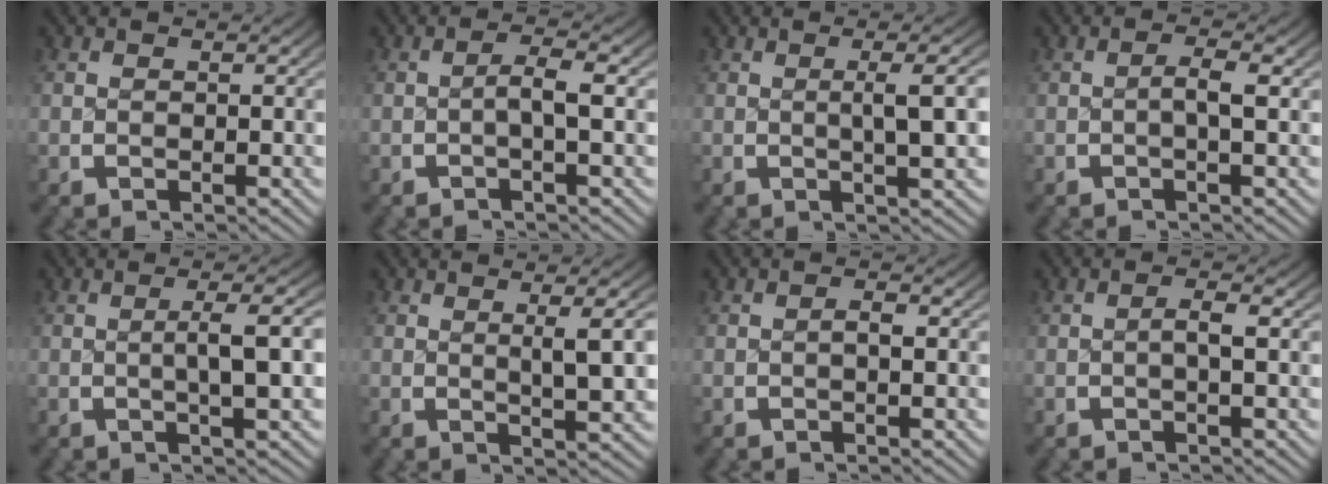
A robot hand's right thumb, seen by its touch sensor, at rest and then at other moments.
{"total": 2.2, "force": [-0.2, 0.3, 2.1], "torque": [-0.044, 0.006, -0.008]}
{"total": 3.1, "force": [0.2, 0.3, 3.0], "torque": [-0.046, 0.006, 0.001]}
{"total": 1.8, "force": [-0.1, 0.2, 1.8], "torque": [-0.035, 0.006, -0.005]}
{"total": 3.4, "force": [-0.1, 0.5, 3.4], "torque": [-0.055, 0.009, -0.004]}
{"total": 3.1, "force": [0.5, 0.3, 3.0], "torque": [-0.046, 0.002, 0.009]}
{"total": 0.8, "force": [-0.2, 0.1, 0.7], "torque": [-0.014, 0.007, -0.005]}
{"total": 1.5, "force": [-0.2, 0.1, 1.4], "torque": [-0.029, 0.008, -0.006]}